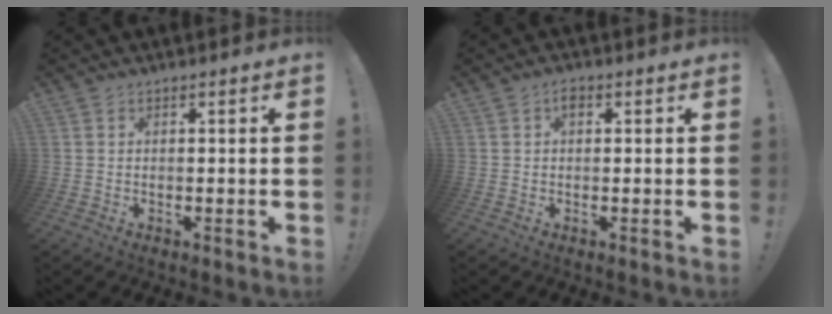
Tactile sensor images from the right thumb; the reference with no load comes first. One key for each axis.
{"total": 1.7, "fx": 0.5, "fy": 1.0, "fz": 1.4, "tx": -0.015, "ty": 0.002, "tz": 0.004}